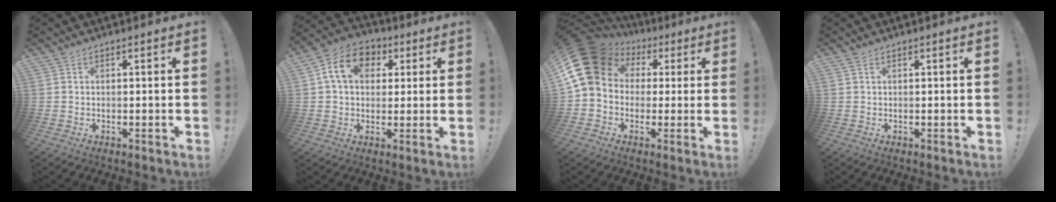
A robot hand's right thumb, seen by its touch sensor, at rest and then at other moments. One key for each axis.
{"total": 12.8, "fx": 3.8, "fy": 9.6, "fz": 7.6, "tx": -0.121, "ty": 0.008, "tz": 0.077}
{"total": 16.1, "fx": 3.9, "fy": 12.6, "fz": 9.1, "tx": -0.158, "ty": -0.012, "tz": 0.083}
{"total": 0.6, "fx": 0.1, "fy": 0.0, "fz": 0.6, "tx": -0.017, "ty": 0.002, "tz": 0.003}